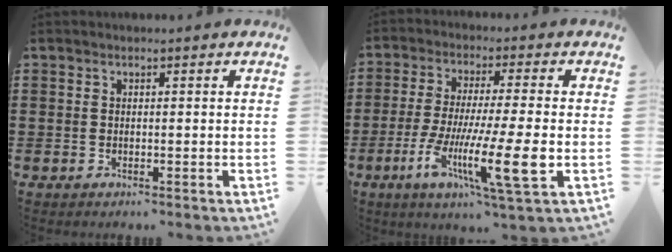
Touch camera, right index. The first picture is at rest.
{"total": 13.5, "force": [-4.3, 1.5, 12.7], "torque": [-0.251, -0.016, -0.083]}